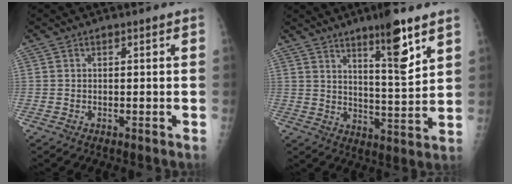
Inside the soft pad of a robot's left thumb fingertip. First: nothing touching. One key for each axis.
{"total": 11.2, "fx": 7.0, "fy": 1.8, "fz": 8.6, "tx": -0.125, "ty": -0.051, "tz": 0.112}